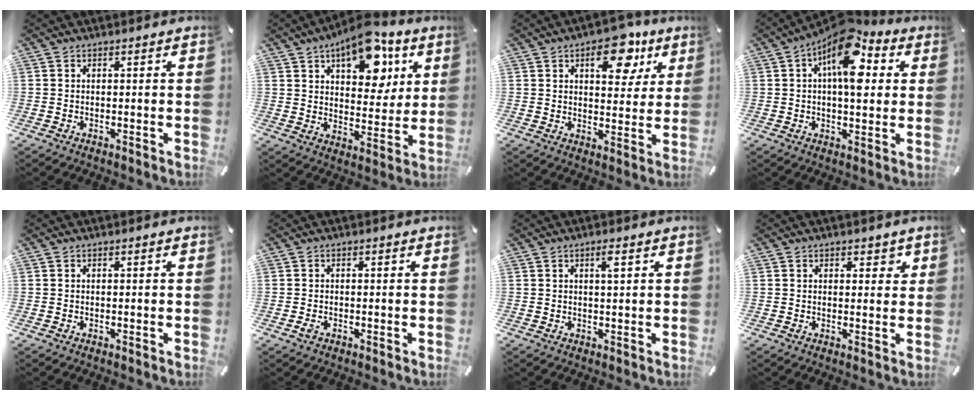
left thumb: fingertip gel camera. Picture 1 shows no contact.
{"total": 14.7, "force": [8.4, 8.2, 8.9], "torque": [-0.114, -0.040, 0.144]}
{"total": 12.9, "force": [6.2, 7.3, 8.6], "torque": [-0.087, -0.027, 0.097]}
{"total": 14.4, "force": [5.3, 7.0, 11.5], "torque": [-0.168, -0.033, 0.088]}
{"total": 0.0}
{"total": 0.8, "force": [-0.3, 0.4, 0.6], "torque": [-0.011, -0.002, -0.005]}
{"total": 2.3, "force": [1.0, 0.2, 2.1], "torque": [-0.045, 0.000, 0.015]}
{"total": 2.3, "force": [1.2, 1.6, 1.2], "torque": [-0.004, -0.002, 0.013]}